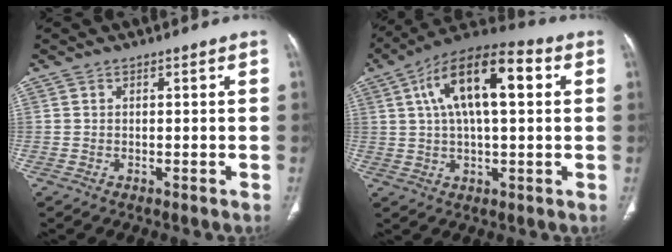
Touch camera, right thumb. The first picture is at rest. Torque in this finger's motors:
{"motor_torque": [0.76, 4.25, 1.80, 0.03, 0.20]}